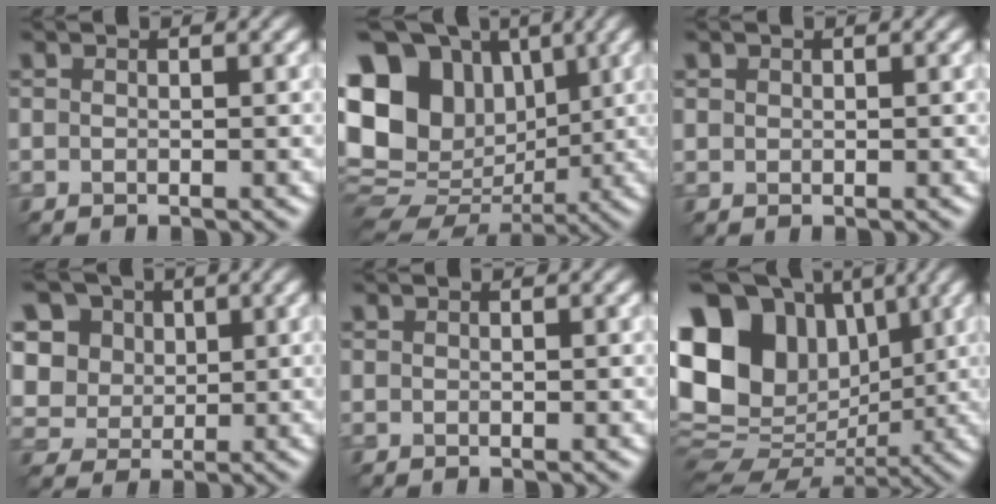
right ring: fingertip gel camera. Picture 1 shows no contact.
{"total": 17.6, "force": [3.1, 14.0, 10.2], "torque": [-0.216, 0.025, 0.058]}
{"total": 0.5, "force": [0.2, 0.5, 0.0], "torque": [0.003, -0.003, 0.007]}
{"total": 10.6, "force": [4.3, 8.4, 4.8], "torque": [-0.115, 0.021, 0.066]}
{"total": 0.0}
{"total": 15.8, "force": [3.4, 12.1, 9.5], "torque": [-0.188, 0.024, 0.065]}